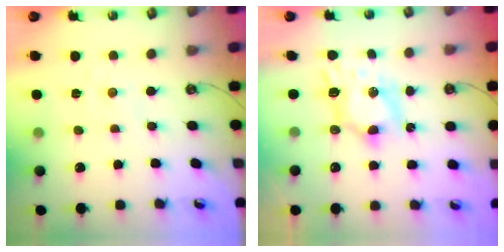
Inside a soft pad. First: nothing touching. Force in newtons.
{"total": 9.0, "press": 9.0, "slide": 0.6}